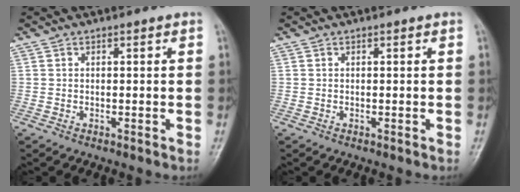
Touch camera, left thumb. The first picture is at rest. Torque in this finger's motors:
{"motor_torque": [-0.06, 0.06, -0.06, 0.06, 0.00]}